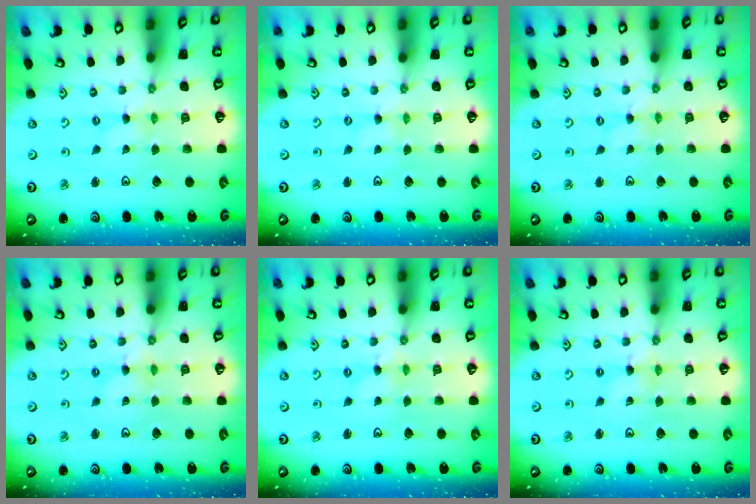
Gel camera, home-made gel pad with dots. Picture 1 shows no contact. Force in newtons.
{"total": 0.0}
{"total": 0.0}
{"total": 2.6, "press": 2.6, "slide": 0.3}
{"total": 1.3, "press": 1.3, "slide": 0.2}
{"total": 1.6, "press": 1.6, "slide": 0.3}